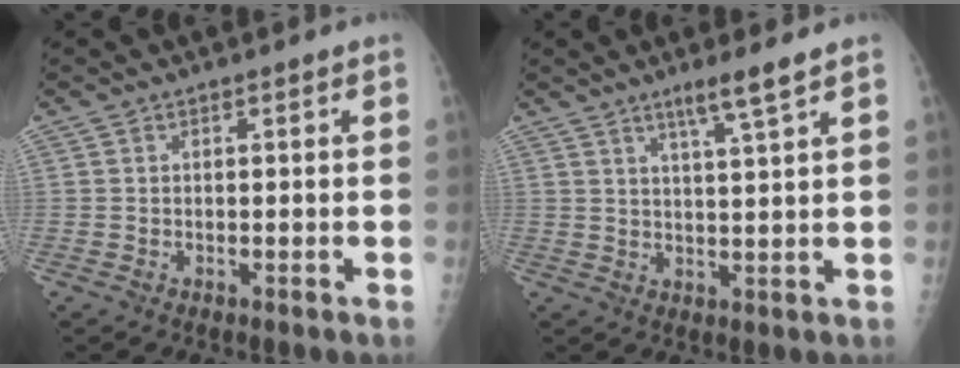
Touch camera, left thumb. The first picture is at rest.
{"total": 5.0, "force": [3.4, -0.3, 3.7], "torque": [-0.065, -0.024, 0.062]}